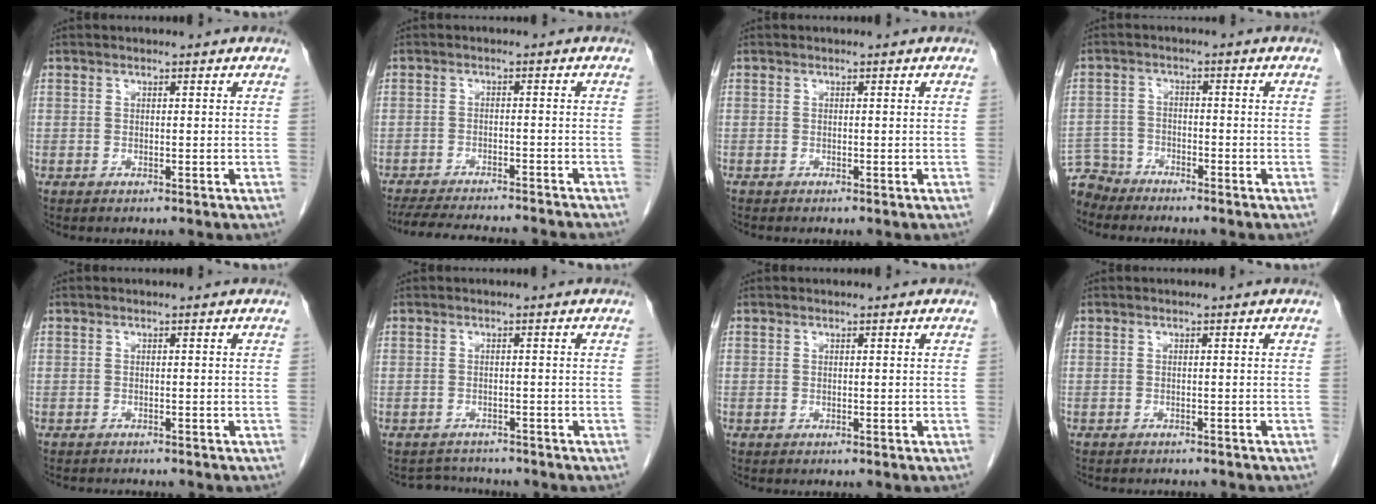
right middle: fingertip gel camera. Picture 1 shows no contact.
{"total": 15.0, "force": [-13.7, 1.4, 5.9], "torque": [-0.107, -0.023, -0.188]}
{"total": 0.0}
{"total": 5.2, "force": [-4.9, 1.4, -0.8], "torque": [0.017, -0.005, -0.096]}
{"total": 3.5, "force": [-3.3, 0.6, 1.0], "torque": [-0.017, -0.008, -0.044]}
{"total": 3.0, "force": [-2.9, 0.7, -0.4], "torque": [0.001, -0.008, -0.044]}
{"total": 0.0}
{"total": 4.8, "force": [-4.4, 1.3, 1.5], "torque": [-0.020, -0.004, -0.055]}